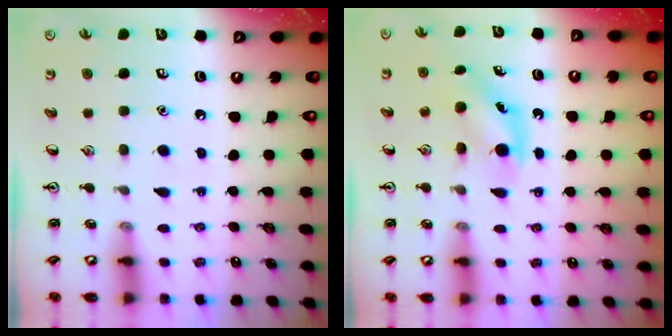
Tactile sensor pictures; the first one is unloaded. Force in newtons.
{"total": 6.0, "press": 5.7, "slide": 1.6}